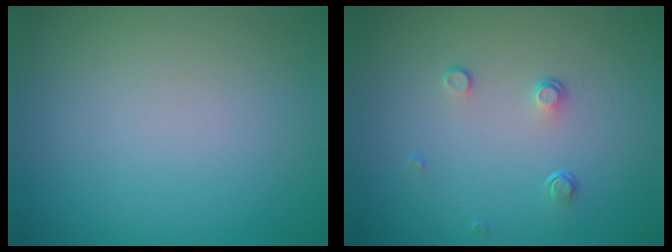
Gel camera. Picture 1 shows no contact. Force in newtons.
{"total": 1.0, "press": 0.7, "slide": 0.8}